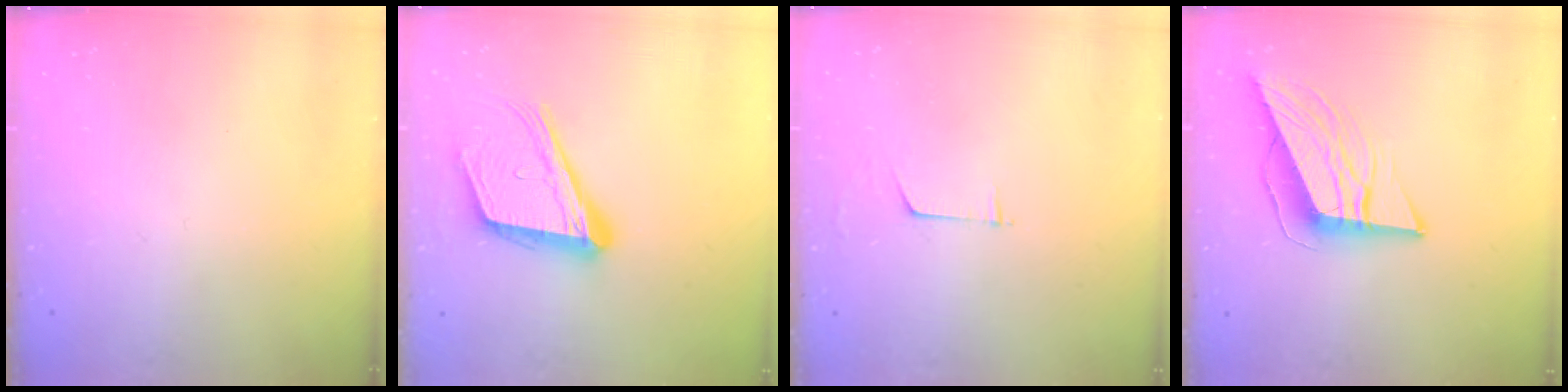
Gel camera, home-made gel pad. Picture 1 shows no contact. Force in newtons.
{"total": 17.4, "press": 17.0, "slide": 3.7}
{"total": 3.7, "press": 3.6, "slide": 0.4}
{"total": 12.4, "press": 12.3, "slide": 1.5}